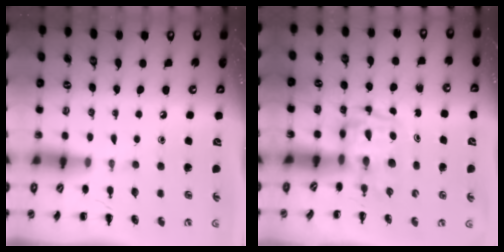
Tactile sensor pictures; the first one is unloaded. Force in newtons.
{"total": 3.2, "press": 3.2, "slide": 0.6}